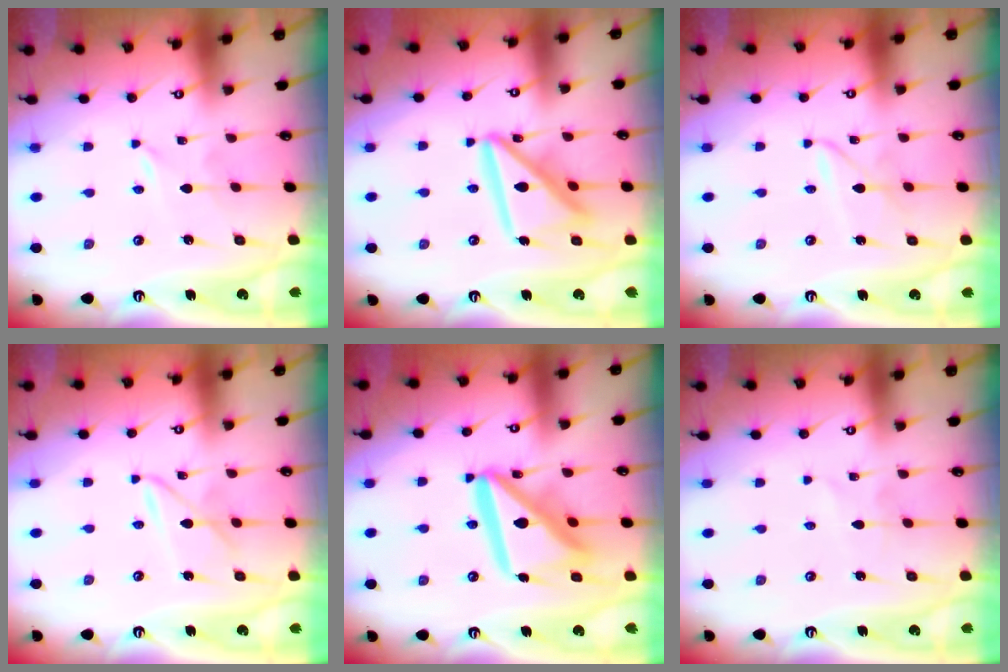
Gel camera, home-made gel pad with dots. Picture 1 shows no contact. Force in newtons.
{"total": 15.8, "press": 15.8, "slide": 1.6}
{"total": 2.3, "press": 2.3, "slide": 0.2}
{"total": 5.3, "press": 5.3, "slide": 0.4}
{"total": 18.4, "press": 18.2, "slide": 2.2}
{"total": 1.8, "press": 1.7, "slide": 0.2}